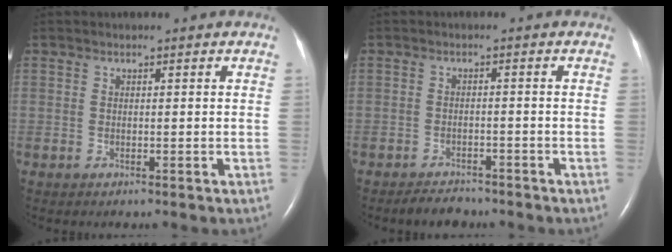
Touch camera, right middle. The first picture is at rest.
{"total": 3.2, "force": [-2.9, 1.2, 0.7], "torque": [-0.021, -0.003, -0.044]}